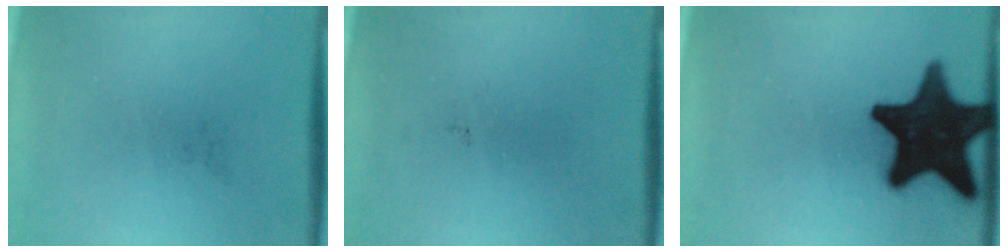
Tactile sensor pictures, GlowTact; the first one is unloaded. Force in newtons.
{"total": 0.0}
{"total": 19.1}